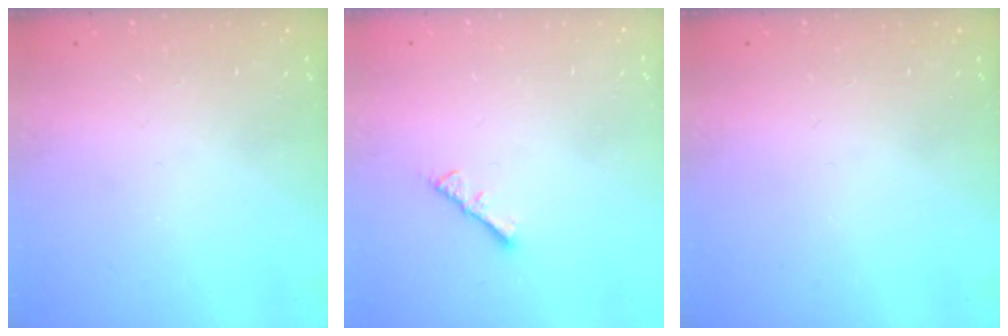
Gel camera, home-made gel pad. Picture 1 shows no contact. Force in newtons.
{"total": 2.3, "press": 2.2, "slide": 0.4}
{"total": 0.0}